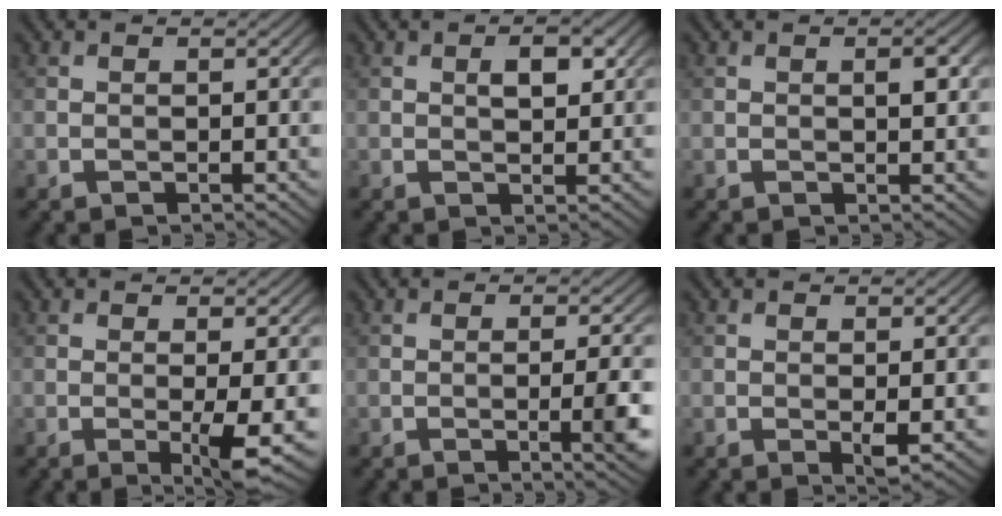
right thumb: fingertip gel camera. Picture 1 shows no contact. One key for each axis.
{"total": 2.7, "fx": 0.9, "fy": 1.3, "fz": 2.3, "tx": -0.032, "ty": 0.000, "tz": 0.014}
{"total": 1.9, "fx": 0.4, "fy": 0.6, "fz": 1.7, "tx": -0.025, "ty": -0.001, "tz": 0.005}
{"total": 4.6, "fx": -0.9, "fy": 0.4, "fz": 4.5, "tx": -0.082, "ty": -0.003, "tz": -0.015}
{"total": 4.5, "fx": -0.9, "fy": 0.7, "fz": 4.3, "tx": -0.067, "ty": 0.002, "tz": -0.015}
{"total": 1.7, "fx": -0.2, "fy": 0.2, "fz": 1.7, "tx": -0.032, "ty": -0.003, "tz": -0.005}